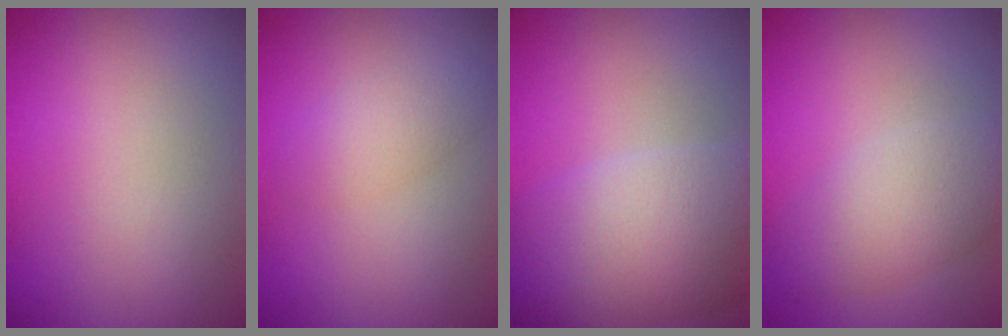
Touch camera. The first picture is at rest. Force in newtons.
{"total": 2.3, "press": 2.3, "slide": 0.1}
{"total": 10.1, "press": 10.1, "slide": 0.5}
{"total": 4.5, "press": 4.5, "slide": 0.2}